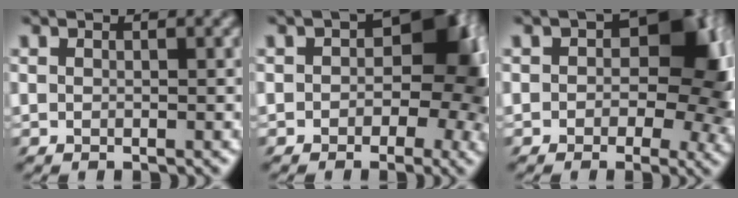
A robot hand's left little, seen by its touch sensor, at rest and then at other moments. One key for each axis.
{"total": 11.8, "fx": -0.3, "fy": 7.6, "fz": 9.0, "tx": -0.124, "ty": -0.025, "tz": -0.008}
{"total": 12.4, "fx": 0.9, "fy": 8.2, "fz": 9.3, "tx": -0.130, "ty": -0.019, "tz": 0.016}